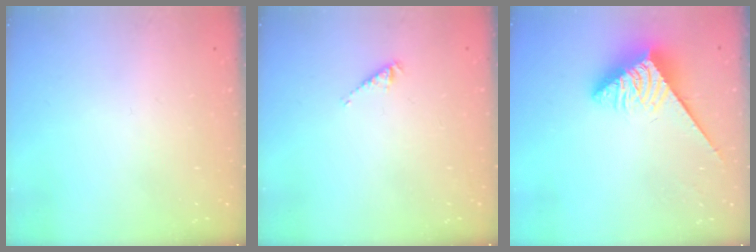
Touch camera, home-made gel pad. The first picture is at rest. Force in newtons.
{"total": 2.8, "press": 2.8, "slide": 0.5}
{"total": 3.9, "press": 3.8, "slide": 0.7}